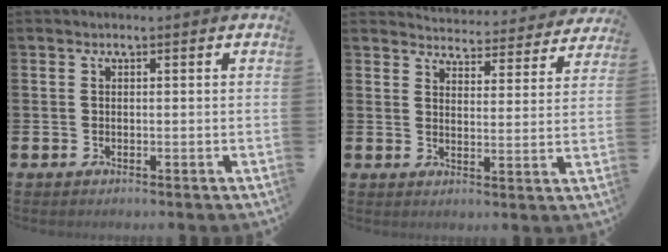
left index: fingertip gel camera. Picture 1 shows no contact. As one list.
[{"total": 4.2, "force": [4.2, 0.7, 0.2], "torque": [-0.018, -0.033, 0.069]}]